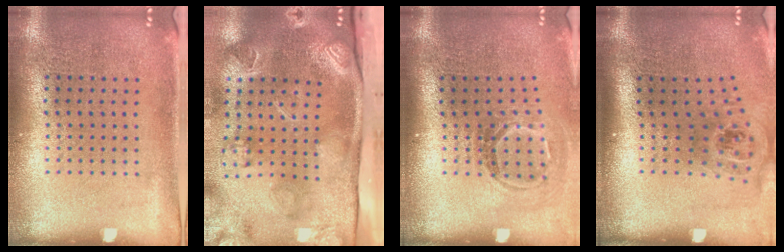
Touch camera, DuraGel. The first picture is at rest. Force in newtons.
{"total": 4.1, "press": 3.0, "slide": 2.8}
{"total": 1.7, "press": 1.2, "slide": 1.3}
{"total": 1.6, "press": 1.2, "slide": 1.1}